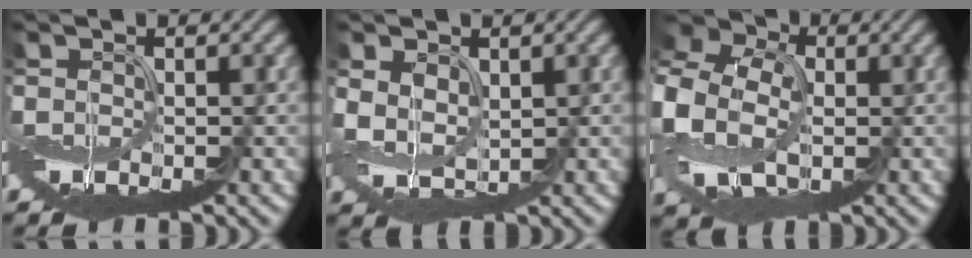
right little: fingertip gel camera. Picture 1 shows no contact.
{"total": 2.9, "force": [1.0, 2.1, 1.8], "torque": [-0.048, 0.002, 0.025]}
{"total": 11.6, "force": [0.3, 8.7, 7.6], "torque": [-0.178, -0.003, -0.004]}